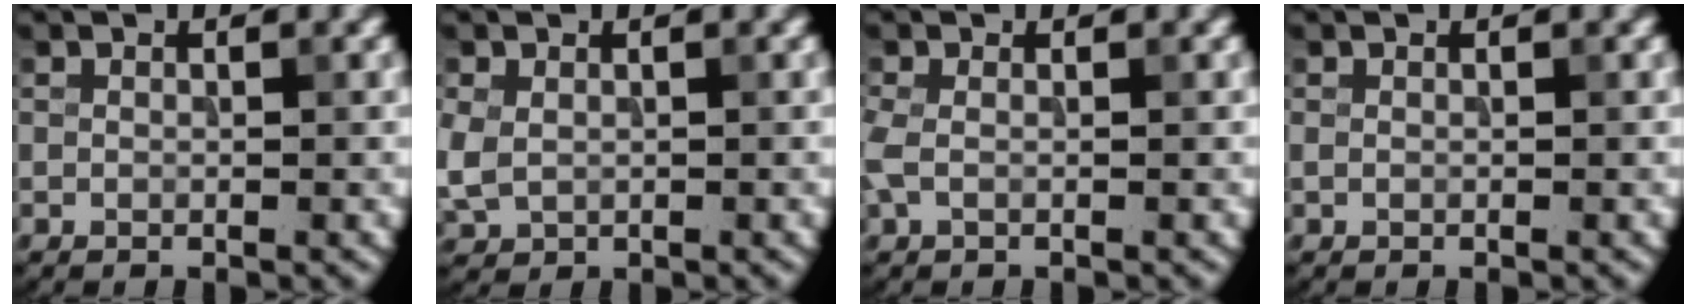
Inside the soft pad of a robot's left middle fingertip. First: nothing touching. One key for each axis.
{"total": 2.6, "fx": -0.1, "fy": 2.0, "fz": 1.6, "tx": -0.048, "ty": -0.005, "tz": 0.002}
{"total": 1.7, "fx": -0.2, "fy": 1.0, "fz": 1.4, "tx": -0.041, "ty": -0.001, "tz": -0.009}
{"total": 0.0}